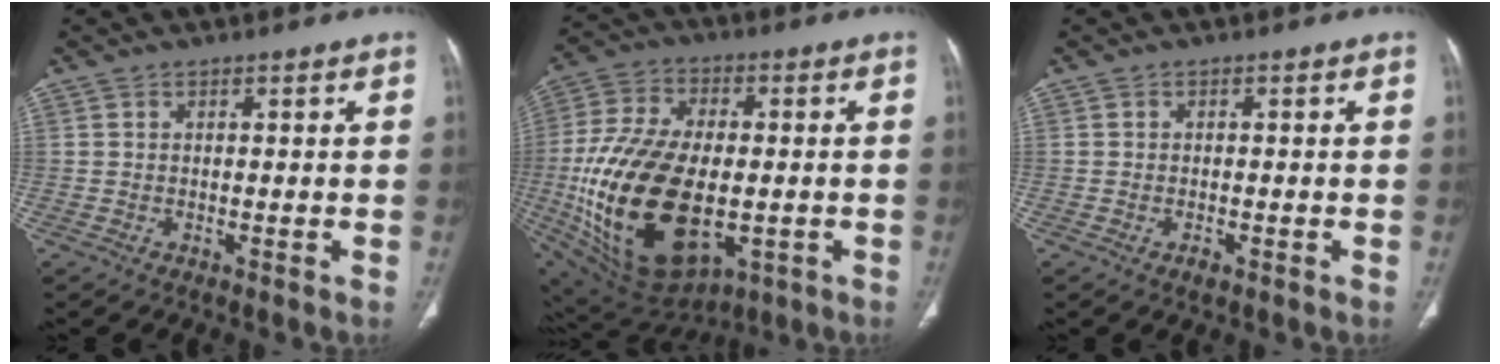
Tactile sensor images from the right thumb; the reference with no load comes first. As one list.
[{"total": 27.7, "force": [-4.3, 15.7, 22.4], "torque": [-0.449, -0.013, -0.047]}, {"total": 1.3, "force": [-0.7, 0.7, 1.0], "torque": [-0.019, 0.000, -0.010]}]